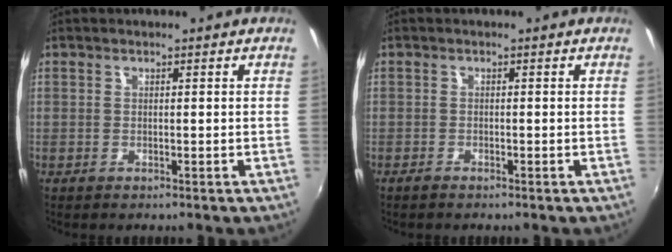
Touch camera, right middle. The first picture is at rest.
{"total": 1.0, "force": [-0.9, 0.2, 0.3], "torque": [-0.008, -0.005, -0.020]}